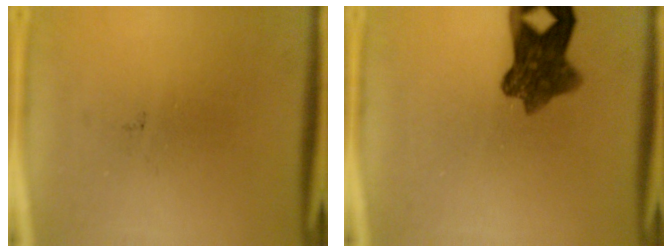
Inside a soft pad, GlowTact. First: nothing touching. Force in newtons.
{"total": 7.9}